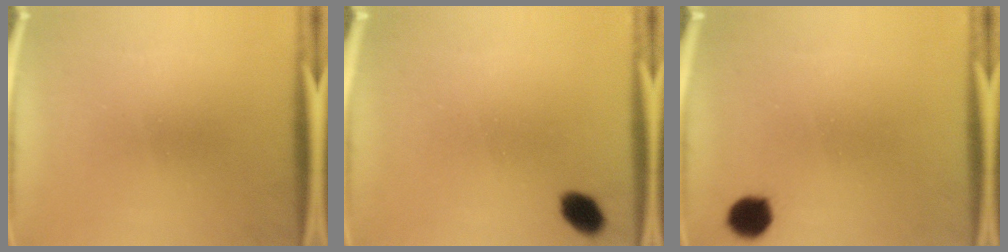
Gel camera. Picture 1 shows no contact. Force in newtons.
{"total": 4.2}
{"total": 4.1}